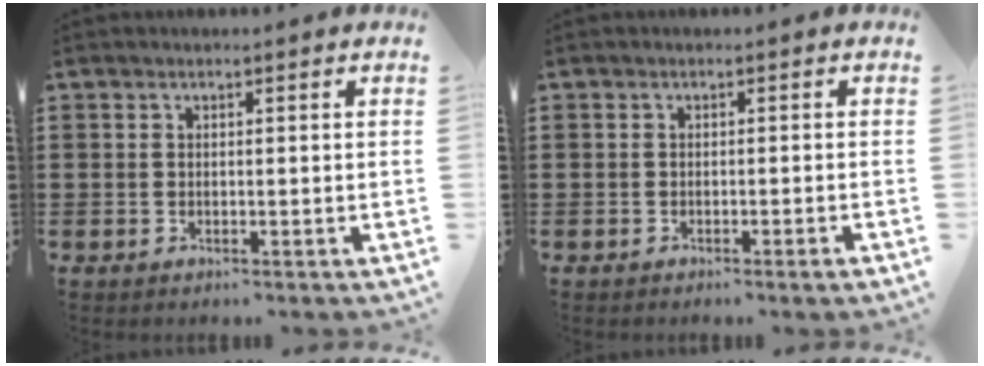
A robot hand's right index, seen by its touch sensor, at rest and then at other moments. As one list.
[{"total": 0.9, "force": [-0.6, -0.2, 0.6], "torque": [-0.011, -0.004, -0.012]}]